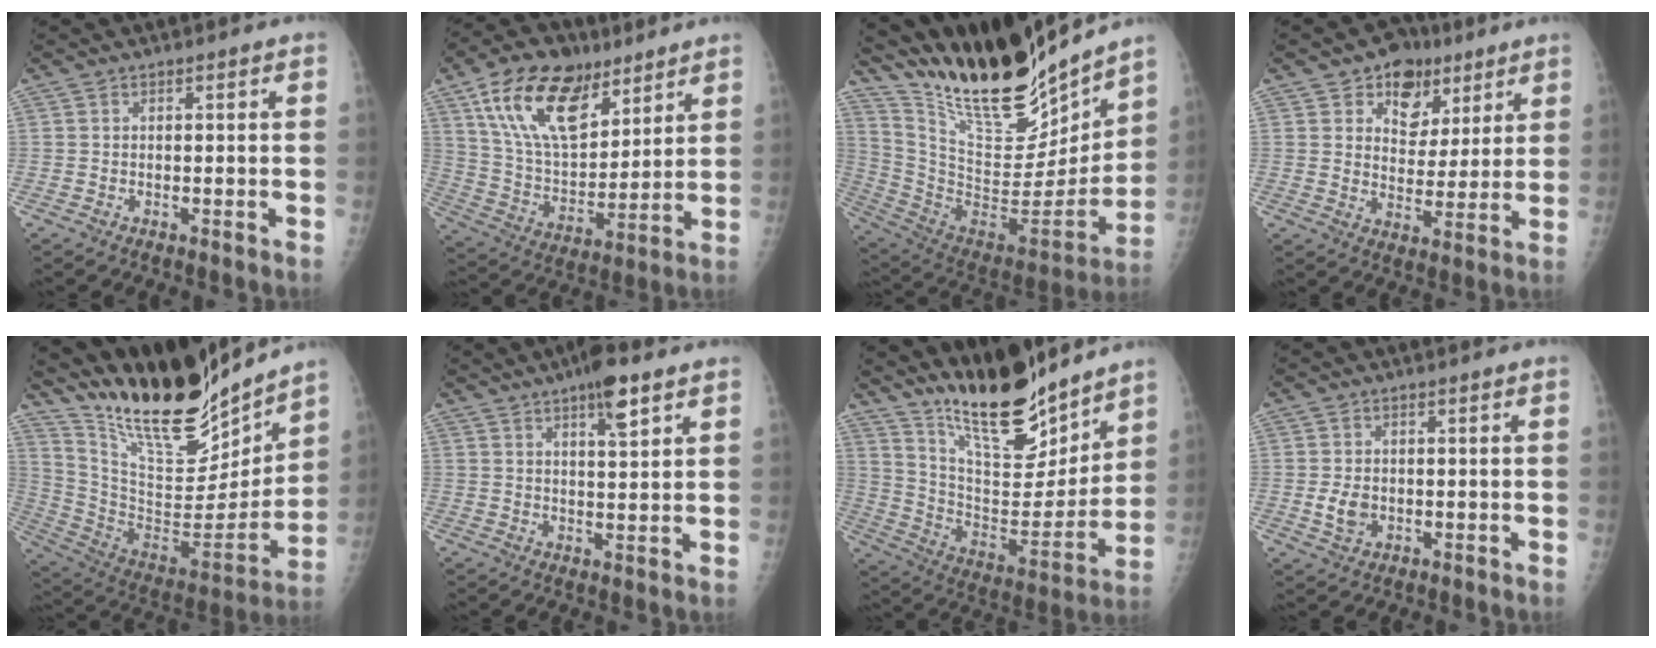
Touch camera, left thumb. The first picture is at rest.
{"total": 20.3, "force": [11.5, 10.9, 12.7], "torque": [-0.191, -0.040, 0.214]}
{"total": 27.4, "force": [22.0, 8.0, 14.2], "torque": [-0.202, -0.112, 0.374]}
{"total": 10.7, "force": [6.2, 7.8, 3.8], "torque": [-0.016, -0.023, 0.095]}
{"total": 25.5, "force": [20.7, 7.7, 12.6], "torque": [-0.177, -0.106, 0.353]}
{"total": 6.8, "force": [4.1, 1.7, 5.2], "torque": [-0.074, -0.017, 0.062]}
{"total": 20.4, "force": [16.5, 6.1, 10.2], "torque": [-0.123, -0.109, 0.287]}
{"total": 3.8, "force": [-0.4, 2.9, 2.5], "torque": [-0.039, -0.003, -0.002]}